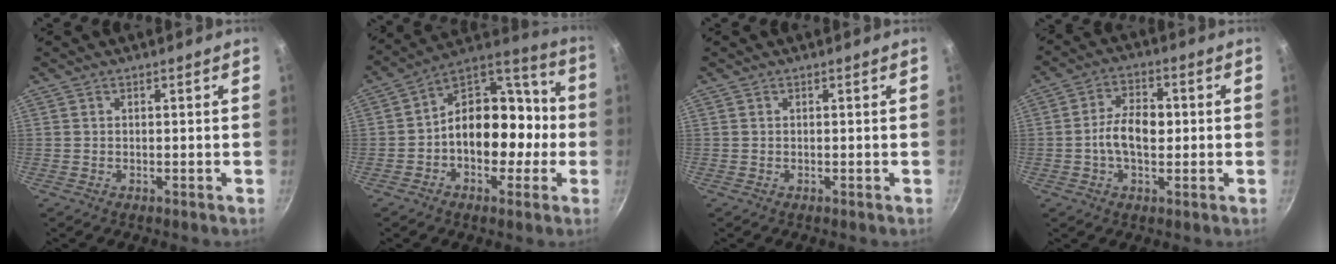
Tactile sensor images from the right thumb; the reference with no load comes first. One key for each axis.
{"total": 17.8, "fx": -1.8, "fy": 11.4, "fz": 13.5, "tx": -0.163, "ty": 0.054, "tz": -0.037}
{"total": 0.0}
{"total": 8.0, "fx": -0.4, "fy": 4.7, "fz": 6.5, "tx": -0.107, "ty": 0.016, "tz": -0.013}